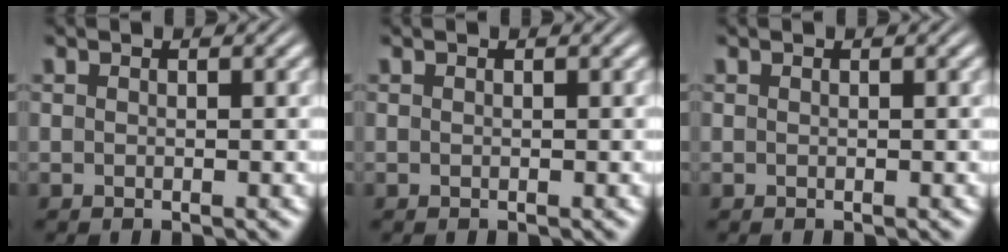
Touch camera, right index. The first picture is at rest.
{"total": 0.0}
{"total": 0.0}